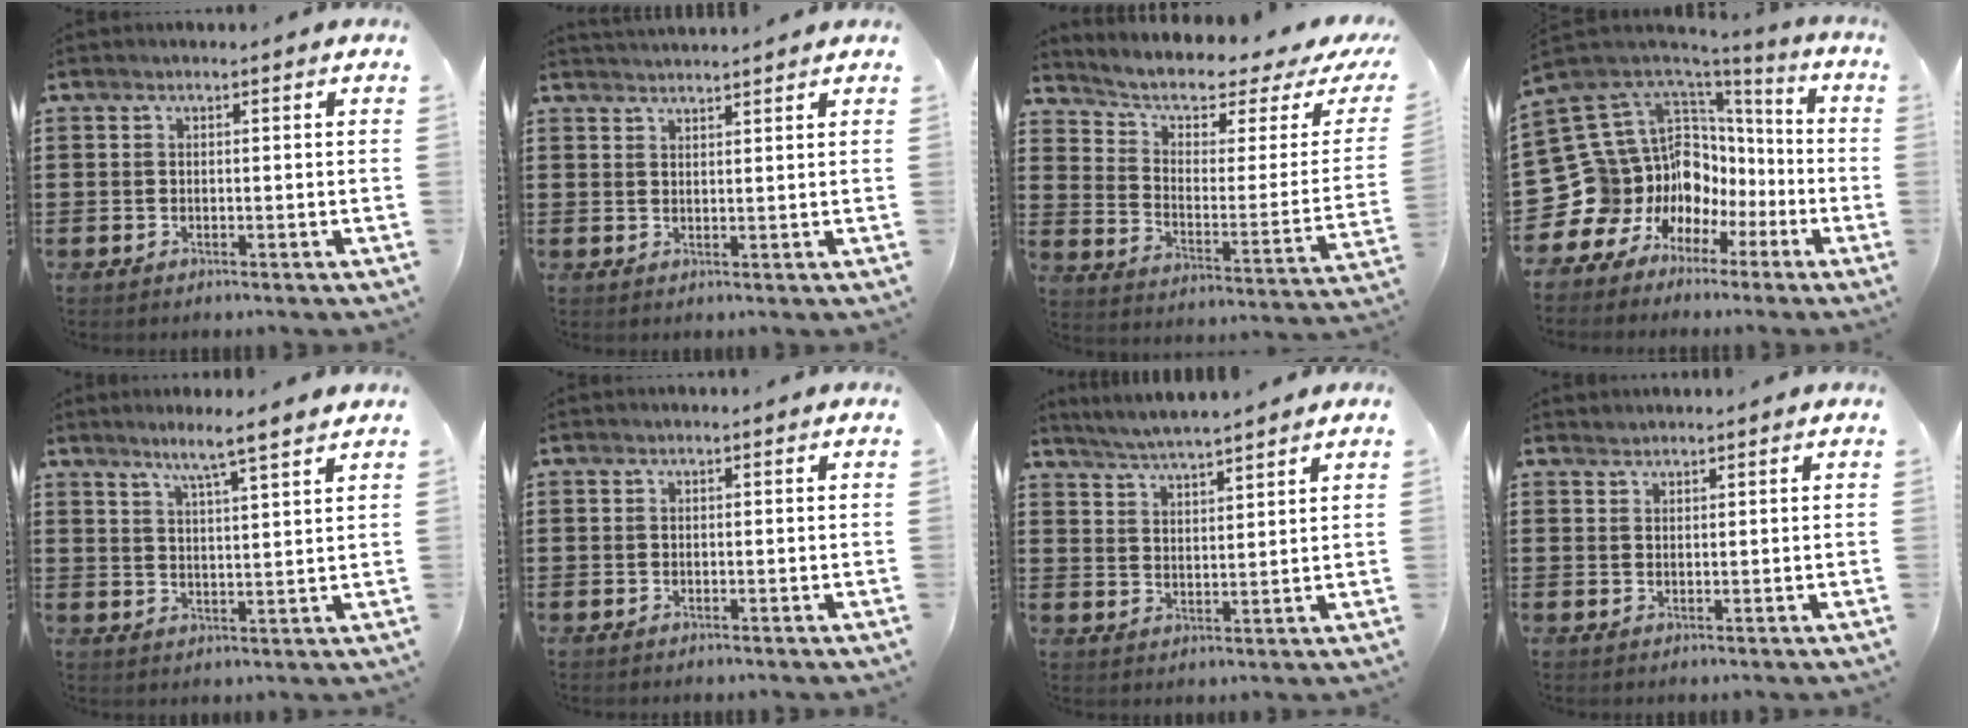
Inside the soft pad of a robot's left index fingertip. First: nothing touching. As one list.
[{"total": 2.0, "force": [2.0, -0.3, 0.1], "torque": [-0.006, -0.003, 0.038]}, {"total": 4.5, "force": [2.5, 2.1, 3.1], "torque": [-0.076, -0.016, 0.037]}, {"total": 13.4, "force": [-1.5, 12.8, 3.6], "torque": [-0.139, -0.055, 0.015]}, {"total": 5.0, "force": [4.1, -1.0, 2.6], "torque": [-0.065, -0.017, 0.069]}, {"total": 0.0}, {"total": 4.2, "force": [4.1, -0.3, 1.0], "torque": [-0.033, -0.017, 0.073]}, {"total": 1.0, "force": [1.0, 0.1, -0.1], "torque": [0.000, -0.001, 0.020]}]